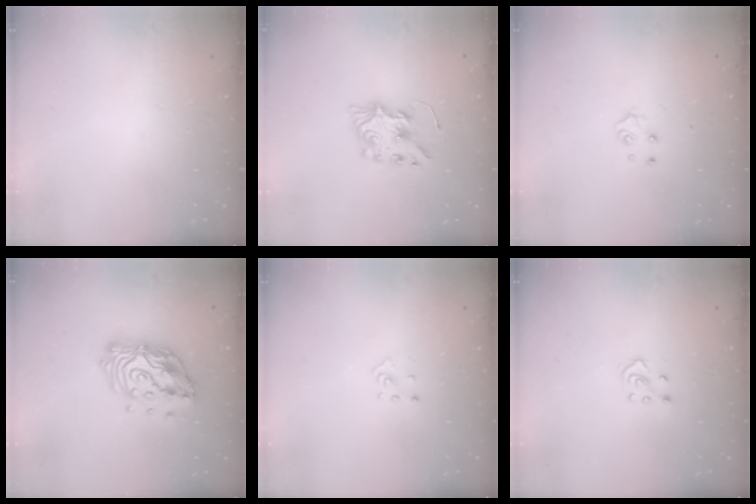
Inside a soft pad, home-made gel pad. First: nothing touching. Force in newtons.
{"total": 7.7, "press": 7.7, "slide": 0.3}
{"total": 4.0, "press": 4.0, "slide": 0.5}
{"total": 15.9, "press": 15.8, "slide": 1.5}
{"total": 2.9, "press": 2.9, "slide": 0.3}
{"total": 3.1, "press": 3.1, "slide": 0.4}